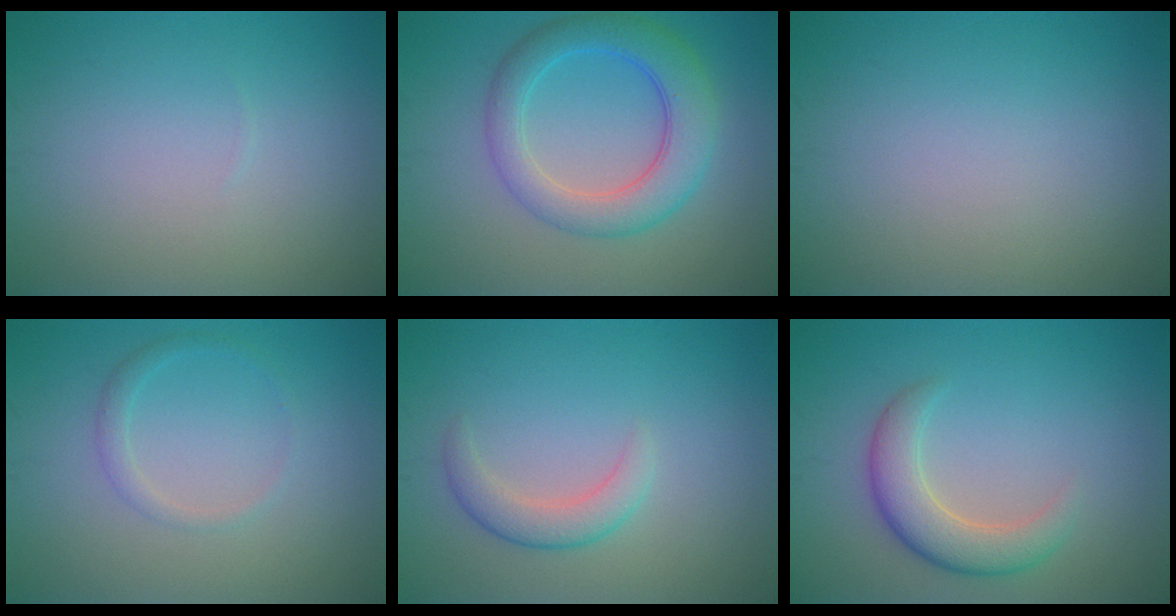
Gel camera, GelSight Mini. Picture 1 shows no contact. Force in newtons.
{"total": 5.6, "press": 5.6, "slide": 0.1}
{"total": 0.0}
{"total": 1.3, "press": 1.3, "slide": 0.0}
{"total": 2.4, "press": 2.4, "slide": 0.2}
{"total": 4.1, "press": 4.1, "slide": 0.4}